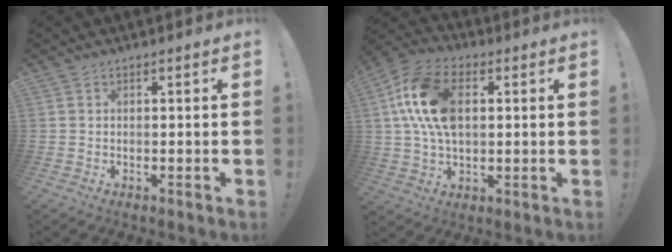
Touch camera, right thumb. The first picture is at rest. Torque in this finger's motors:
{"motor_torque": [2.78, 2.23, 1.45, -0.42, 0.52]}